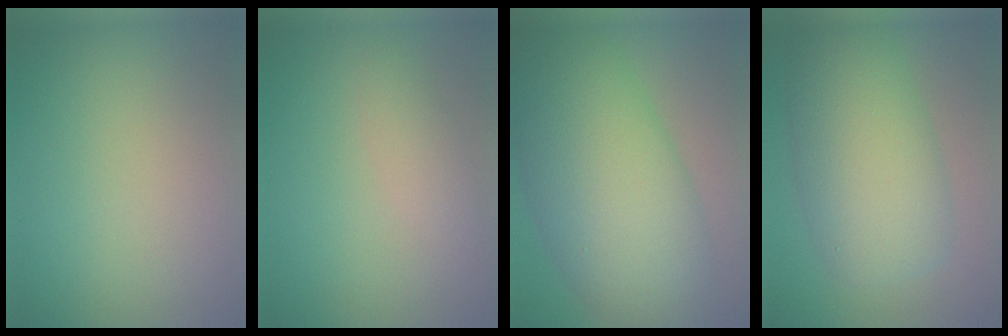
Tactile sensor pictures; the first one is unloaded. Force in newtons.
{"total": 1.6, "press": 1.6, "slide": 0.1}
{"total": 12.4, "press": 12.4, "slide": 0.2}
{"total": 8.4, "press": 8.4, "slide": 0.2}